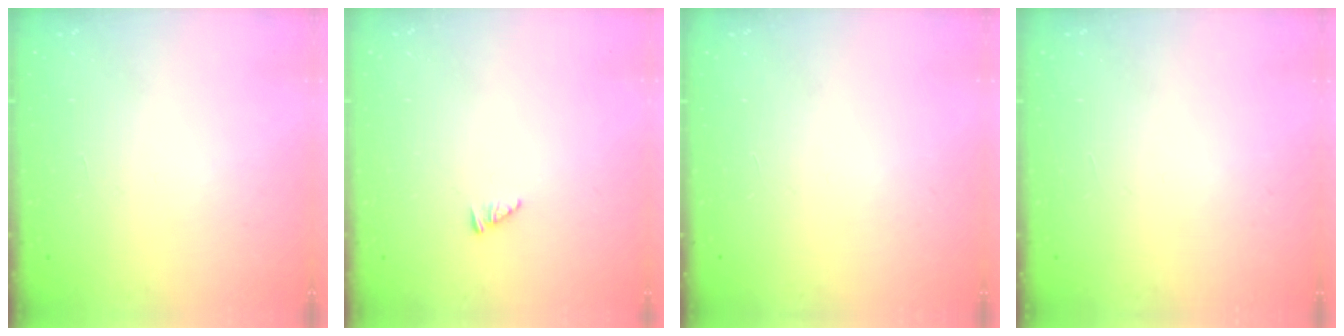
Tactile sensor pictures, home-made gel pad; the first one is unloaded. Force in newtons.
{"total": 1.7, "press": 1.7, "slide": 0.3}
{"total": 0.0}
{"total": 0.0}